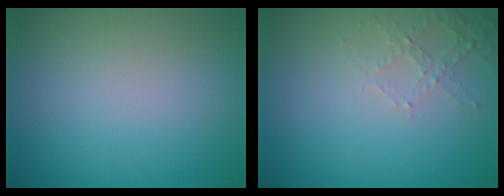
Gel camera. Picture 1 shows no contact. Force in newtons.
{"total": 1.8, "press": 1.7, "slide": 0.5}